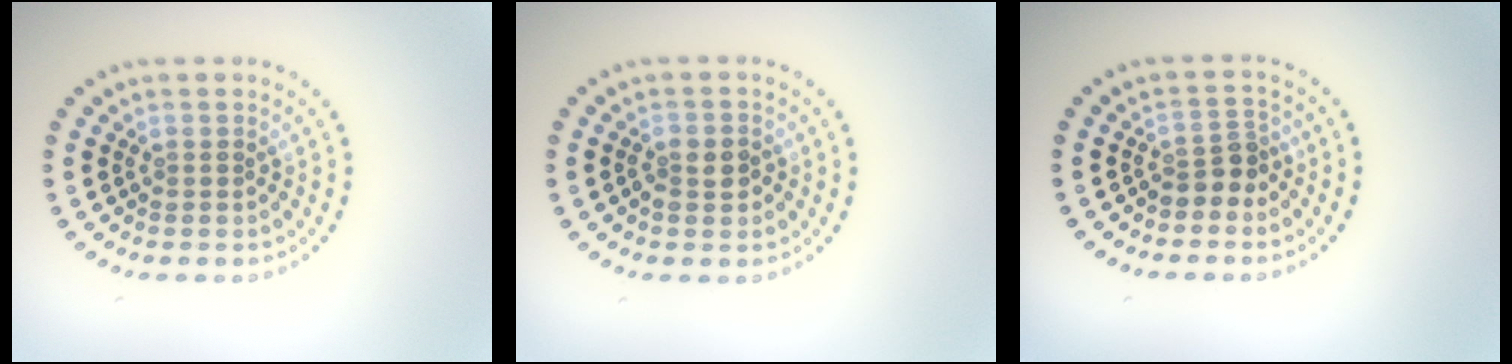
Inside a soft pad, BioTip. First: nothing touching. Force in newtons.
{"total": 2.0, "press": 1.9, "slide": 0.6}
{"total": 2.2, "press": 1.7, "slide": 1.4}